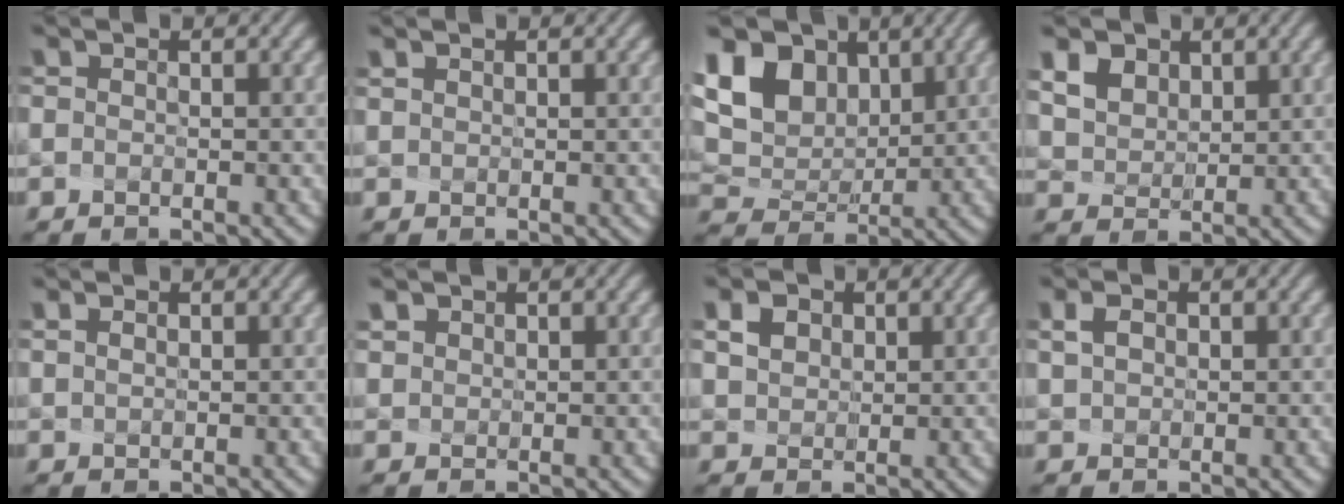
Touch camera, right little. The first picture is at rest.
{"total": 0.9, "force": [0.8, 0.4, 0.2], "torque": [0.001, 0.012, 0.004]}
{"total": 11.0, "force": [5.7, 7.6, 5.6], "torque": [-0.122, 0.026, 0.106]}
{"total": 6.1, "force": [4.1, 3.9, 2.3], "torque": [-0.077, 0.011, 0.075]}
{"total": 1.2, "force": [1.0, 0.5, 0.4], "torque": [-0.007, 0.019, 0.004]}
{"total": 1.8, "force": [1.5, 1.0, 0.4], "torque": [-0.006, 0.013, 0.025]}
{"total": 3.7, "force": [2.3, 2.4, 1.4], "torque": [-0.042, 0.007, 0.041]}
{"total": 0.8, "force": [0.6, 0.4, 0.3], "torque": [-0.009, 0.002, 0.016]}